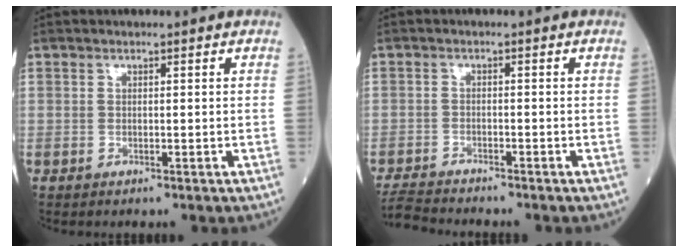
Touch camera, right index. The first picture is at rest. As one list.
[{"total": 5.0, "force": [-4.9, -0.2, 0.8], "torque": [-0.015, -0.021, -0.086]}]